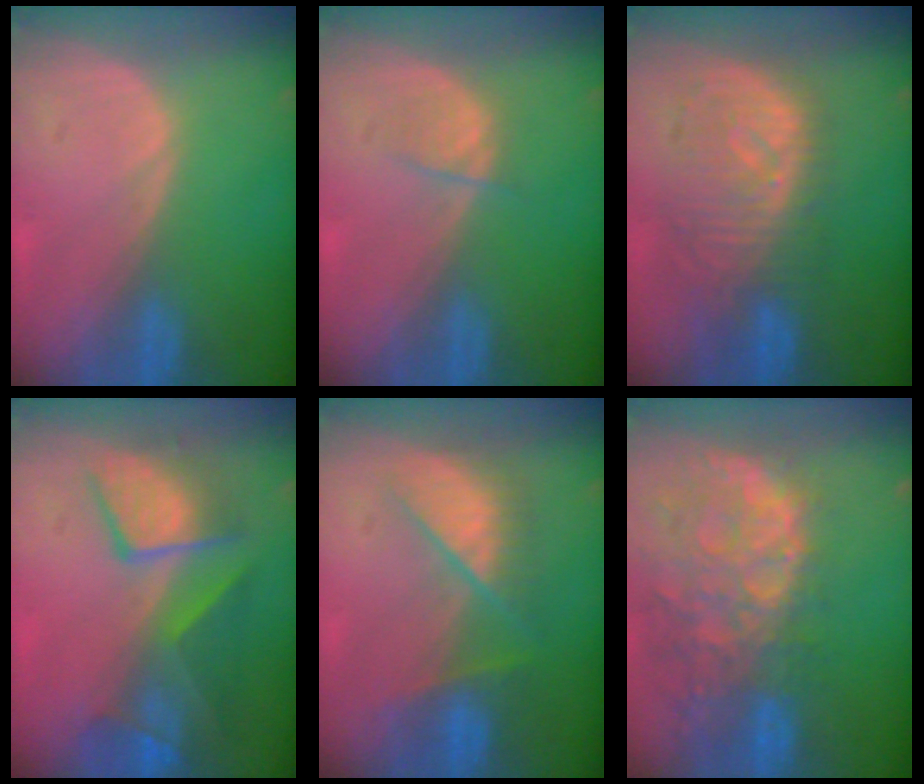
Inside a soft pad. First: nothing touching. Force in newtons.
{"total": 1.9, "press": 1.9, "slide": 0.4}
{"total": 9.8, "press": 9.0, "slide": 3.8}
{"total": 9.6, "press": 8.7, "slide": 4.1}
{"total": 7.1, "press": 7.0, "slide": 0.6}
{"total": 13.7, "press": 11.0, "slide": 8.1}